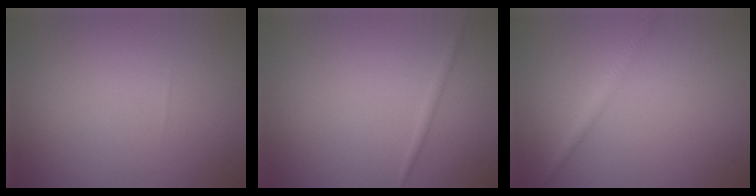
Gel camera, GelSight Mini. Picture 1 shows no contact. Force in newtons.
{"total": 0.8, "press": 0.8, "slide": 0.0}
{"total": 1.8, "press": 1.8, "slide": 0.1}